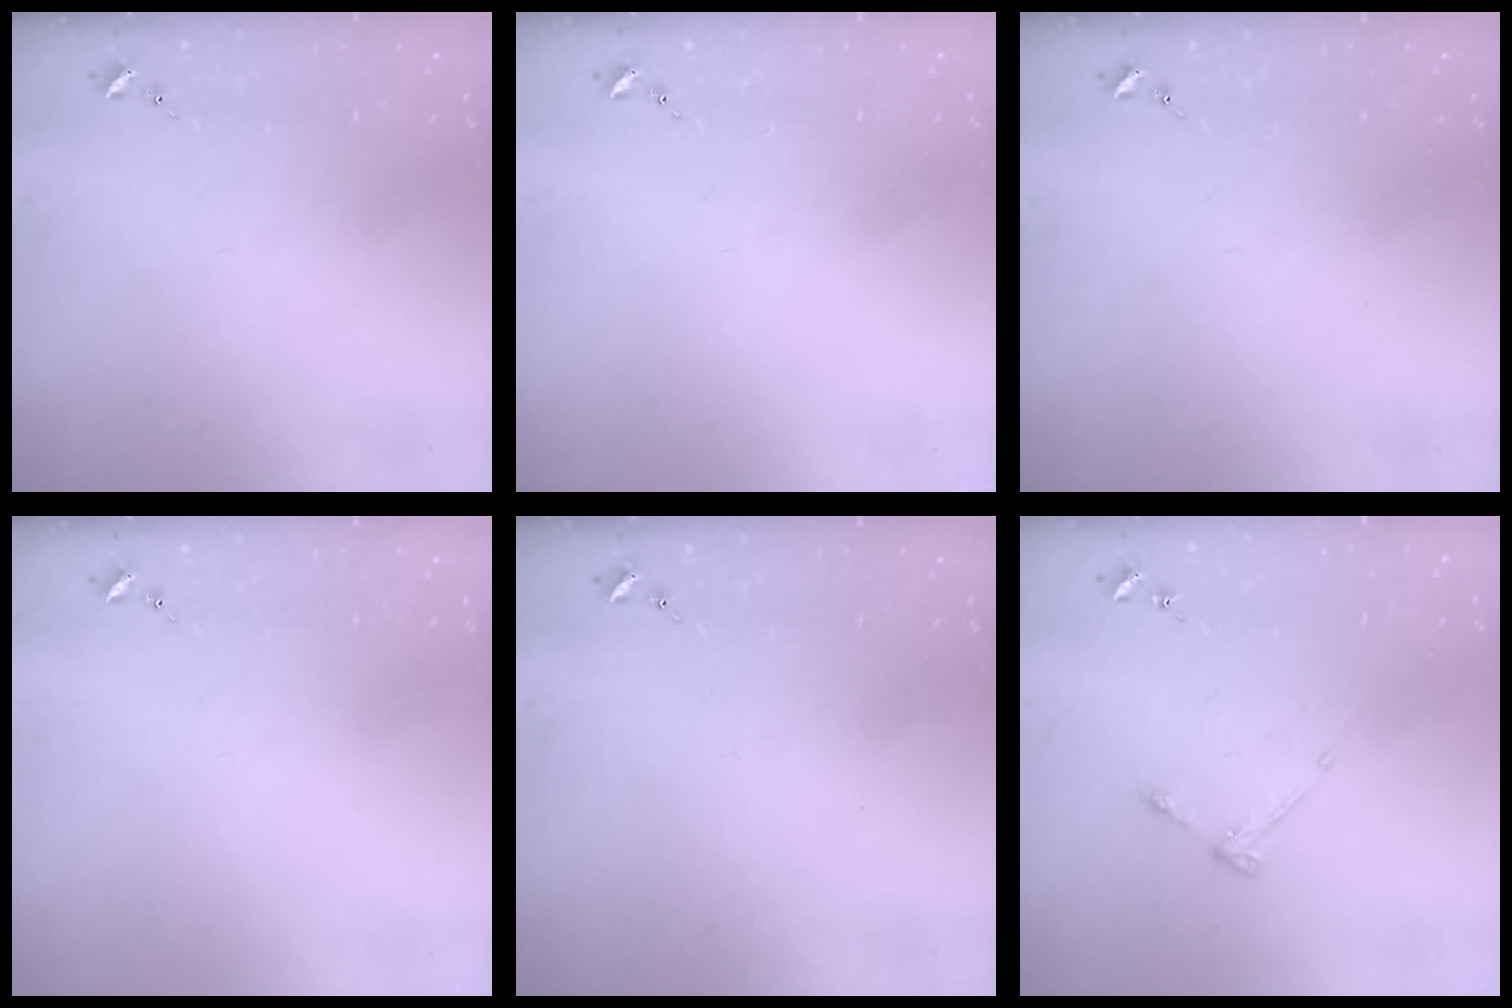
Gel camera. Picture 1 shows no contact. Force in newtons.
{"total": 0.0}
{"total": 0.0}
{"total": 0.0}
{"total": 0.0}
{"total": 3.6, "press": 3.6, "slide": 0.5}